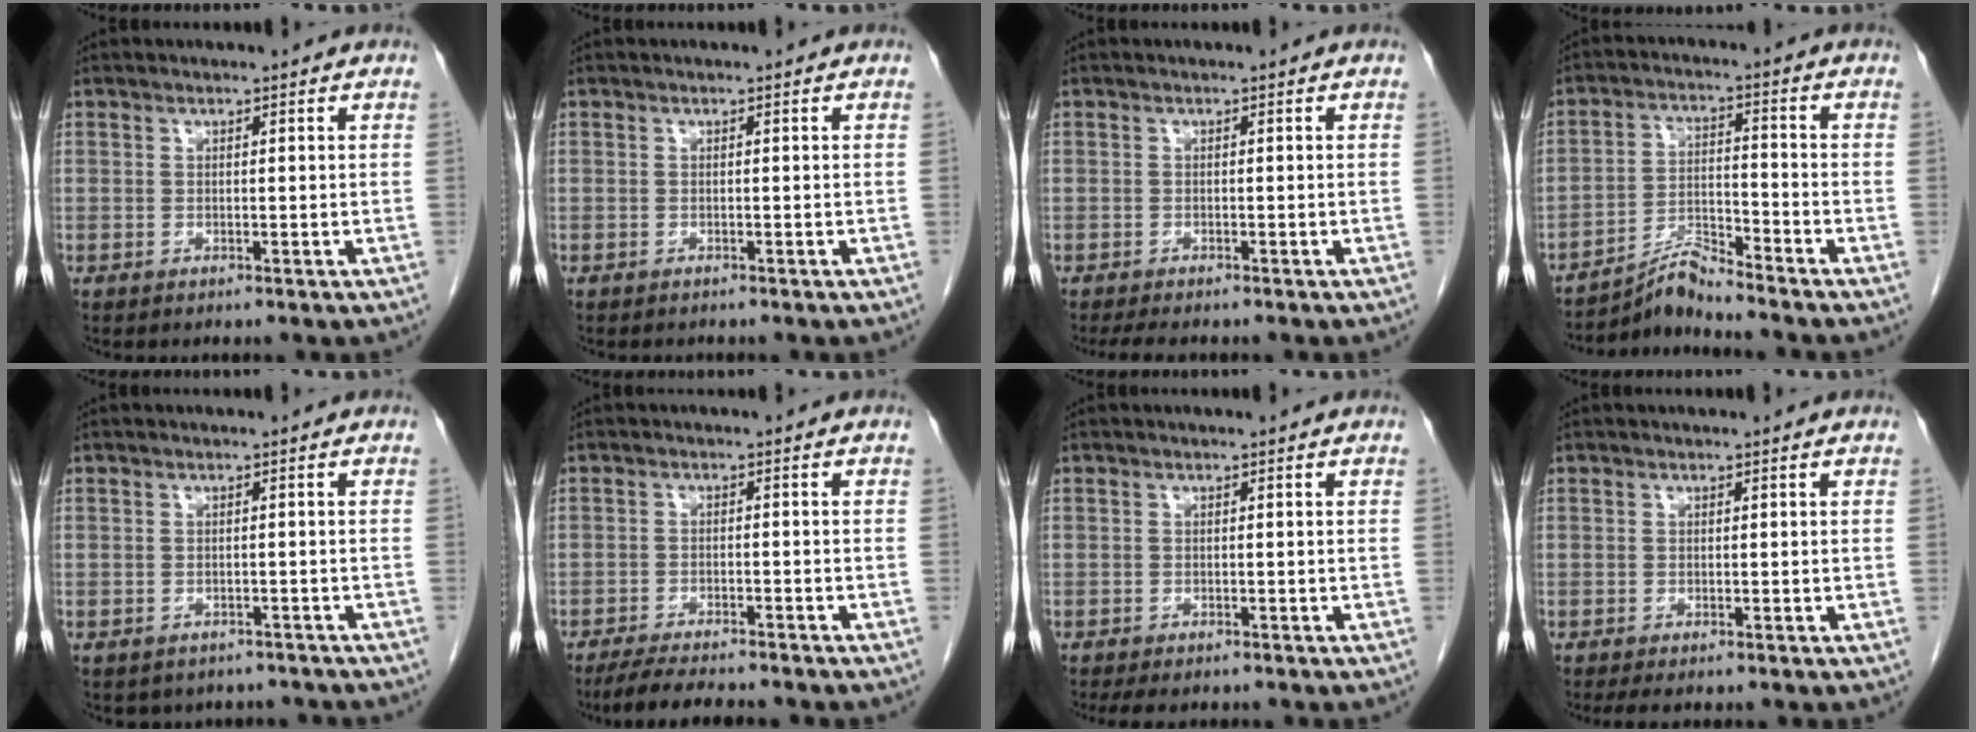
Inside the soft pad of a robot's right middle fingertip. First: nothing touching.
{"total": 0.6, "force": [-0.5, 0.2, 0.1], "torque": [-0.009, -0.001, -0.008]}
{"total": 3.4, "force": [-2.8, 0.8, 1.7], "torque": [-0.026, -0.008, -0.039]}
{"total": 5.3, "force": [-5.2, -0.9, 0.8], "torque": [-0.018, -0.004, -0.094]}
{"total": 5.6, "force": [-4.8, 2.7, 0.4], "torque": [-0.001, 0.009, -0.051]}
{"total": 8.4, "force": [-7.4, 1.0, 3.8], "torque": [-0.058, -0.018, -0.115]}
{"total": 4.4, "force": [-3.6, 1.5, 2.0], "torque": [-0.024, -0.007, -0.051]}
{"total": 1.9, "force": [-1.4, 0.5, 1.1], "torque": [-0.015, -0.005, -0.018]}